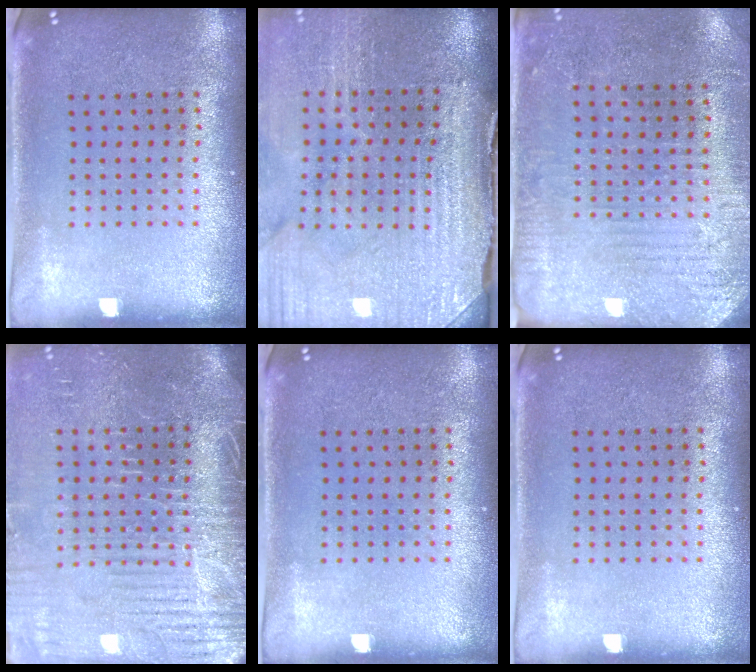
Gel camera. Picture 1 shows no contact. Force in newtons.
{"total": 4.3, "press": 3.7, "slide": 2.2}
{"total": 3.0, "press": 2.8, "slide": 1.1}
{"total": 4.3, "press": 3.8, "slide": 2.1}
{"total": 0.0}
{"total": 0.0}